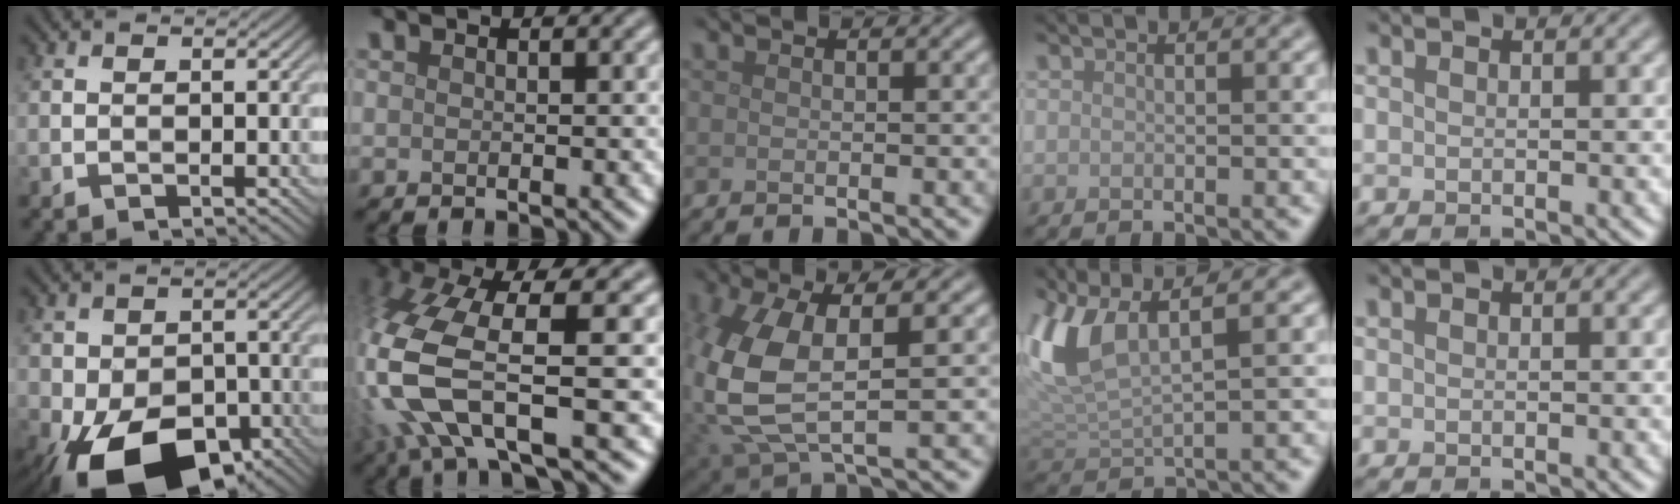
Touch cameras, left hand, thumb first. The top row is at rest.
{"thumb": {"total": 15.8, "force": [-8.3, 9.0, 9.9], "torque": [-0.162, -0.043, -0.132]}, "index": {"total": 11.8, "force": [-1.7, 4.4, 10.8], "torque": [-0.257, -0.025, -0.023]}, "middle": {"total": 9.8, "force": [-0.1, 4.8, 8.5], "torque": [-0.218, -0.015, 0.006]}, "ring": {"total": 6.4, "force": [3.2, 2.0, 5.2], "torque": [-0.127, 0.010, 0.063]}}